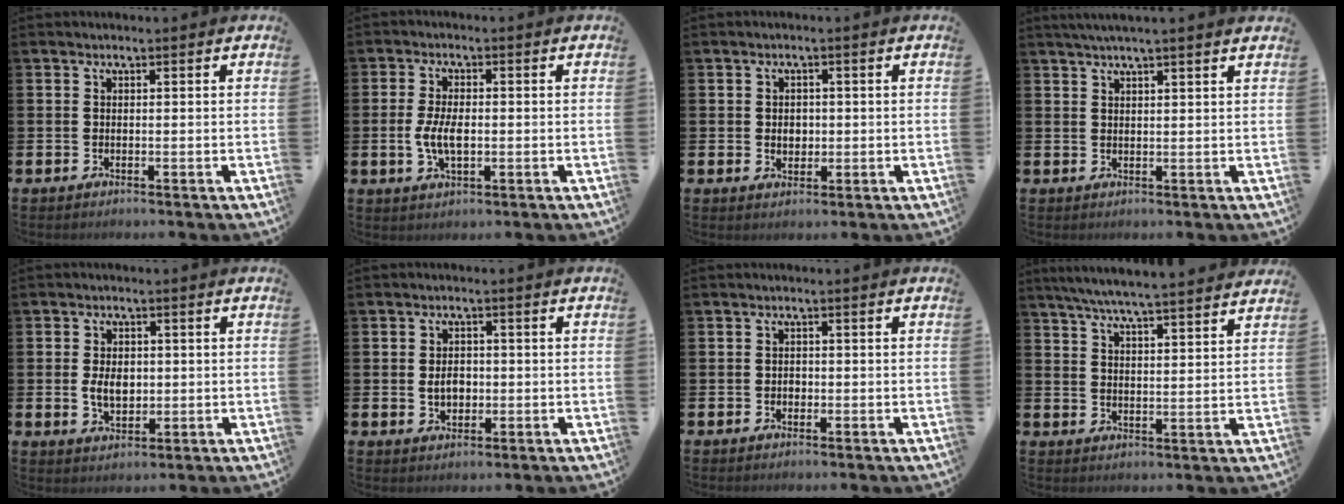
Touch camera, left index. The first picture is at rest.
{"total": 4.6, "force": [-0.3, 2.2, 4.0], "torque": [-0.081, -0.002, -0.012]}
{"total": 1.9, "force": [0.1, 1.7, 1.0], "torque": [0.000, 0.002, -0.006]}
{"total": 2.6, "force": [2.4, -0.4, 0.9], "torque": [-0.026, -0.001, 0.044]}
{"total": 4.0, "force": [0.0, 2.7, 2.9], "torque": [-0.036, 0.001, -0.006]}
{"total": 2.9, "force": [-0.2, 2.2, 2.0], "torque": [-0.018, -0.001, -0.011]}
{"total": 0.9, "force": [-0.3, 0.8, 0.4], "torque": [-0.002, 0.003, -0.008]}
{"total": 6.5, "force": [6.2, -0.2, 1.9], "torque": [-0.060, -0.034, 0.110]}